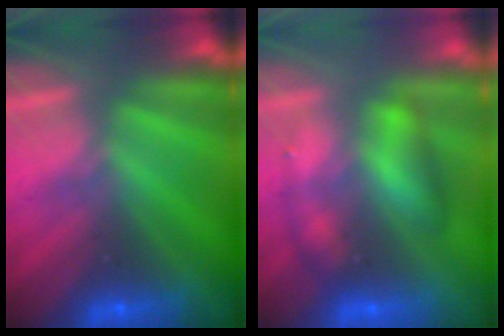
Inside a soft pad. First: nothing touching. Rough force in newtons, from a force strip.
{"total": 2.5}